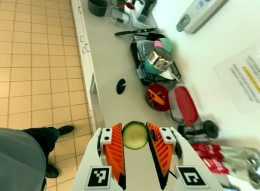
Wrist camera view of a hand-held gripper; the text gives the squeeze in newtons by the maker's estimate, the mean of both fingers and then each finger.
{"total": 7.6, "left": 7.8, "right": 7.5}